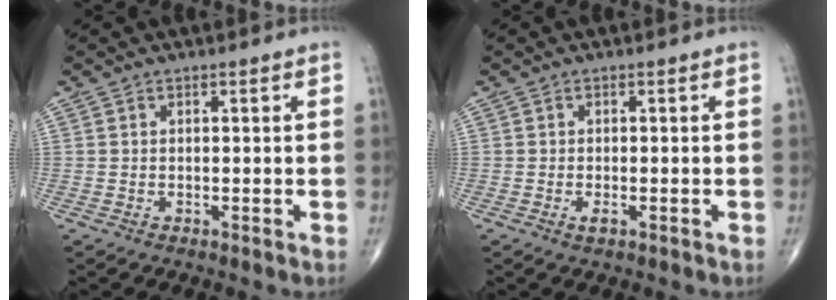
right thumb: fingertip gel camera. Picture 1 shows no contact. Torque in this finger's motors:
{"motor_torque": [-0.03, 0.15, 0.21, 0.32, 0.06]}